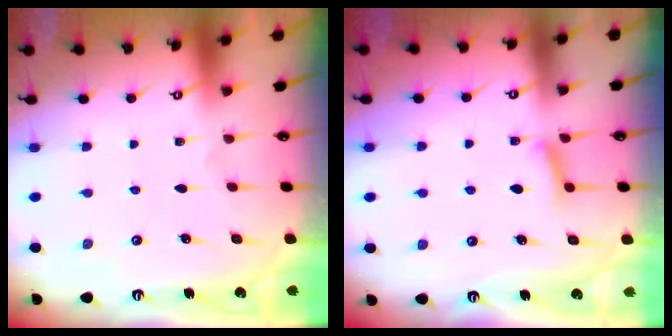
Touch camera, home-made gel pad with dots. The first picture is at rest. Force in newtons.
{"total": 5.5, "press": 5.4, "slide": 0.7}